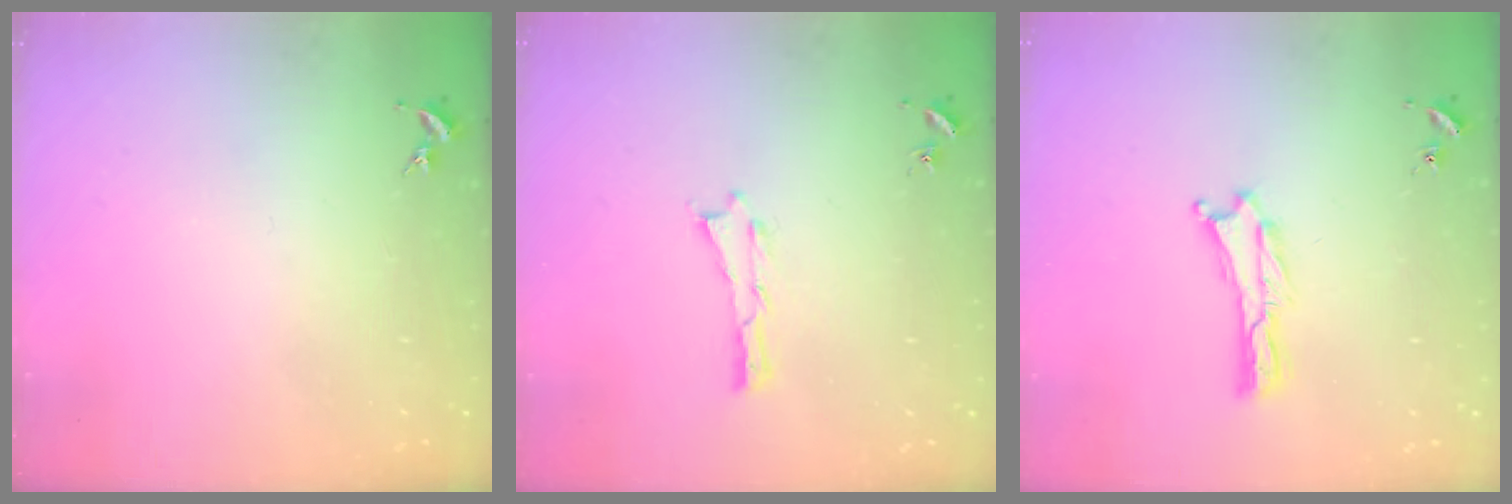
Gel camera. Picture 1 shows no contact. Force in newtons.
{"total": 0.0}
{"total": 0.0}